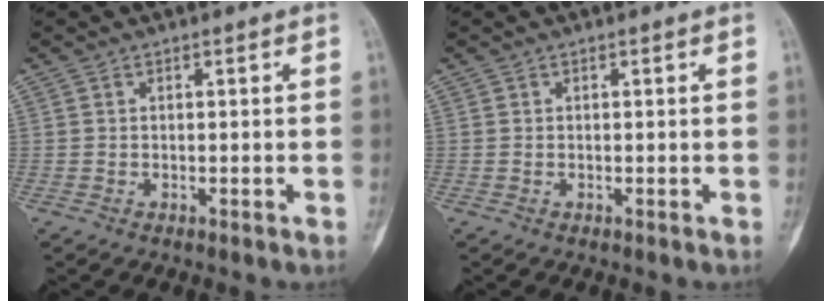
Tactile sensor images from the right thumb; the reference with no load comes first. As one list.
[{"total": 0.0}]